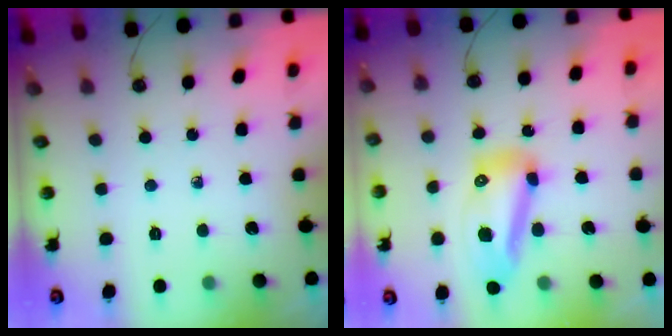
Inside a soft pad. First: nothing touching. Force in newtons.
{"total": 11.9, "press": 11.8, "slide": 1.3}